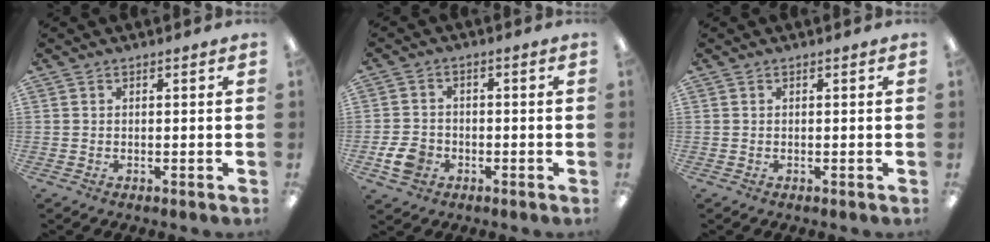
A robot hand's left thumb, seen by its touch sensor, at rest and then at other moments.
{"total": 5.9, "force": [-2.4, 4.5, 3.0], "torque": [-0.057, 0.007, -0.044]}
{"total": 0.0}